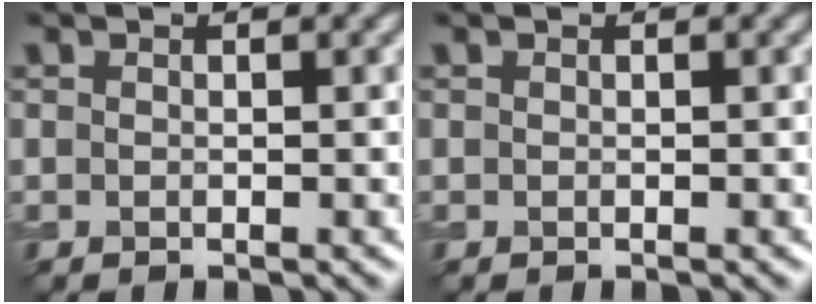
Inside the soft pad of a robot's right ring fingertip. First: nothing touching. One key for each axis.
{"total": 0.0}